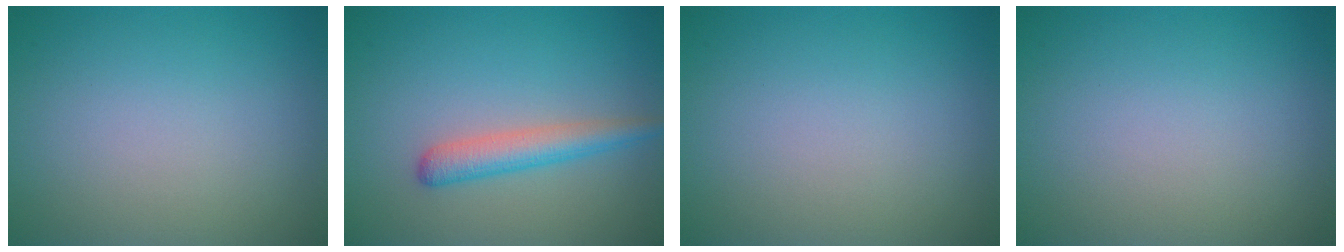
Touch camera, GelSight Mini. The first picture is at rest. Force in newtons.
{"total": 2.9, "press": 2.9, "slide": 0.1}
{"total": 0.0}
{"total": 0.0}